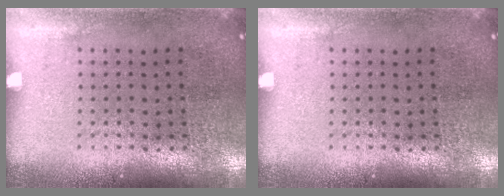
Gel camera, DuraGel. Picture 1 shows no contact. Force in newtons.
{"total": 0.0}